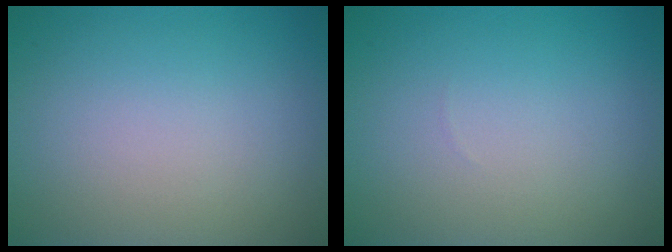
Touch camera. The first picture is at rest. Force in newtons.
{"total": 0.0}